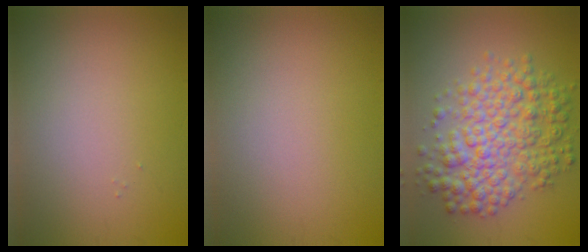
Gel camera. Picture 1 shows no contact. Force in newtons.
{"total": 0.0}
{"total": 7.2, "press": 7.2, "slide": 0.1}